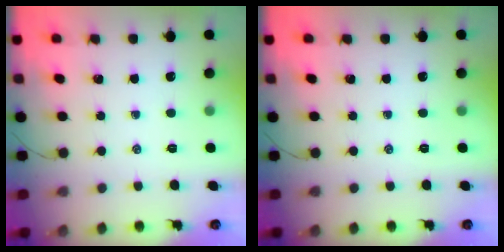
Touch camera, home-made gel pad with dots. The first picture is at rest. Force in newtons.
{"total": 0.0}